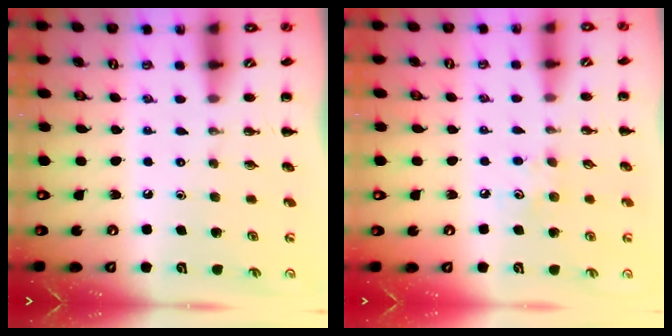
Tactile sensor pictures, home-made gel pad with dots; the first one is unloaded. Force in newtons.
{"total": 4.5, "press": 4.3, "slide": 1.1}